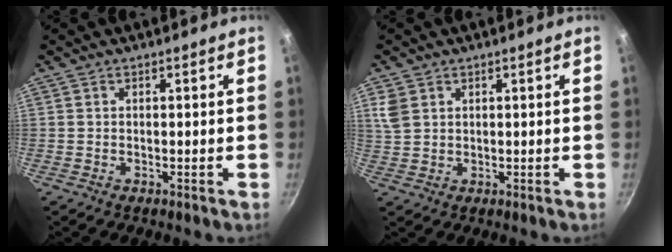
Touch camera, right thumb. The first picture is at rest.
{"total": 4.0, "force": [1.8, 2.9, 2.0], "torque": [-0.035, -0.004, 0.041]}